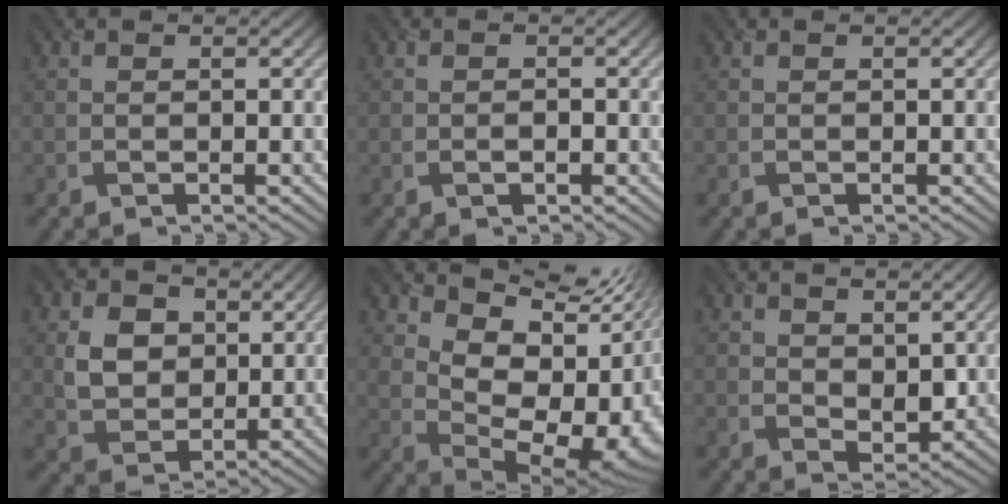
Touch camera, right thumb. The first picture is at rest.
{"total": 1.1, "force": [-0.5, 0.5, 0.8], "torque": [-0.013, 0.002, -0.009]}
{"total": 0.0}
{"total": 6.5, "force": [2.1, 5.0, 3.6], "torque": [-0.087, -0.004, 0.035]}
{"total": 14.6, "force": [4.3, 8.4, 11.0], "torque": [-0.165, 0.000, 0.090]}
{"total": 4.0, "force": [1.9, 2.3, 2.5], "torque": [-0.050, -0.011, 0.037]}